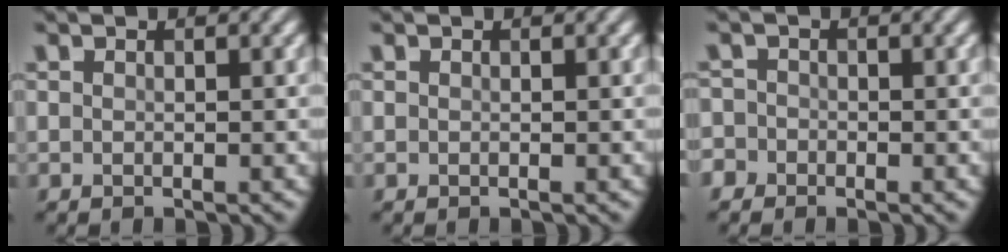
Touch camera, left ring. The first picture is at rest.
{"total": 0.0}
{"total": 1.7, "force": [-1.0, 1.4, 0.2], "torque": [0.007, 0.008, -0.024]}